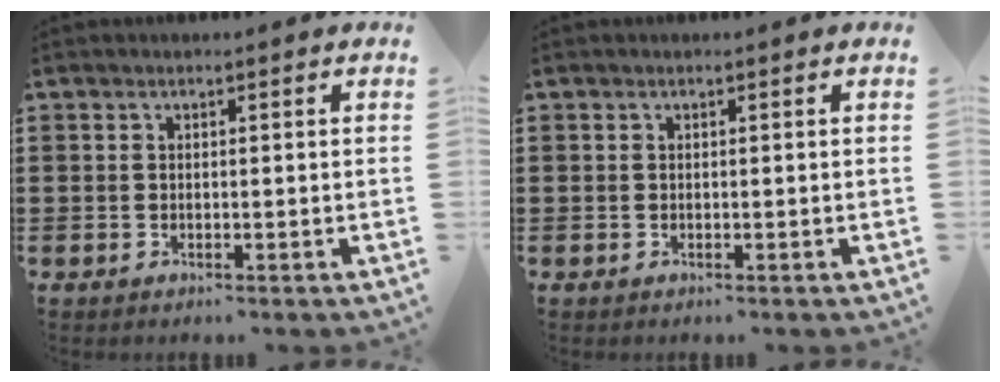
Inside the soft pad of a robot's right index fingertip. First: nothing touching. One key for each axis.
{"total": 0.0}